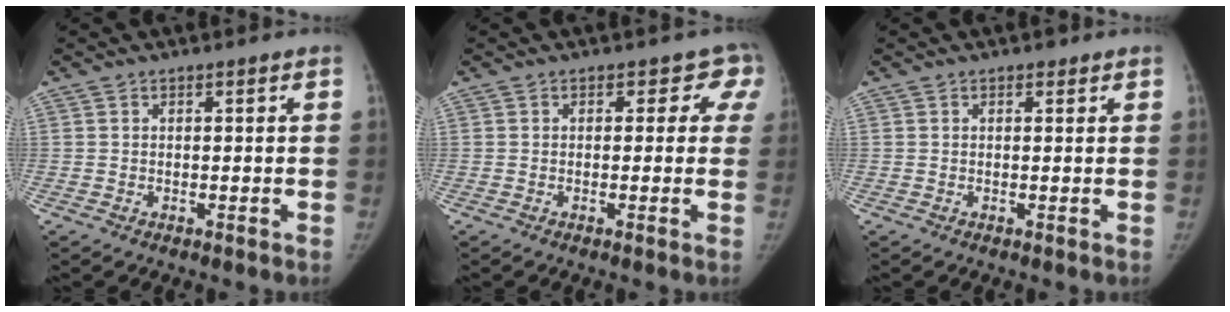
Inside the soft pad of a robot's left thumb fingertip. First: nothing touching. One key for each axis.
{"total": 3.8, "fx": 2.2, "fy": 2.9, "fz": 1.0, "tx": 0.028, "ty": -0.006, "tz": 0.000}
{"total": 1.2, "fx": 0.8, "fy": 0.7, "fz": 0.5, "tx": 0.000, "ty": -0.003, "tz": 0.007}